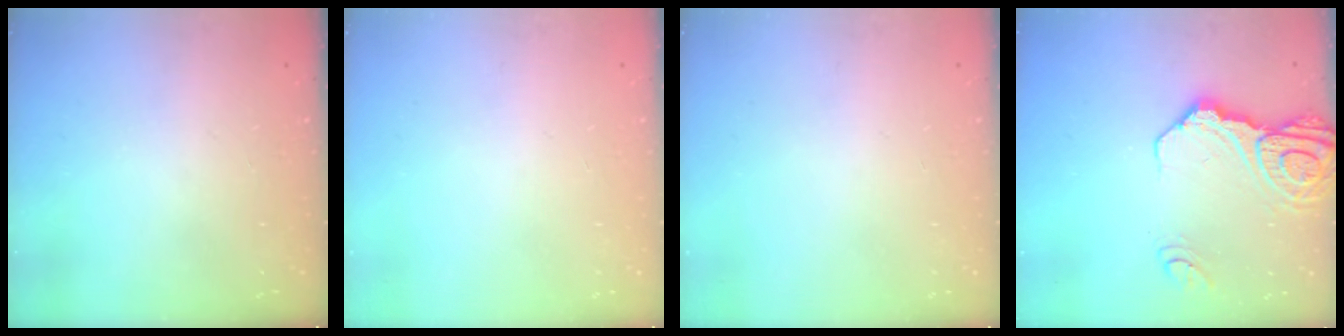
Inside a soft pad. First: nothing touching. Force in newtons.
{"total": 0.0}
{"total": 0.0}
{"total": 16.8, "press": 16.7, "slide": 2.0}